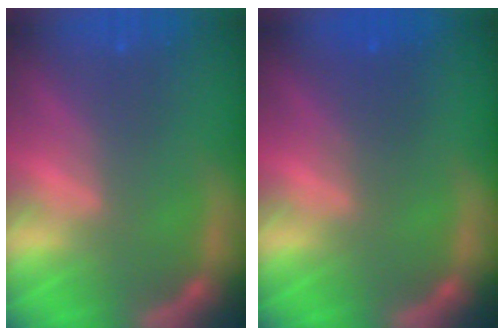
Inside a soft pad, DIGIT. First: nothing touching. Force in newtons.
{"total": 2.0}